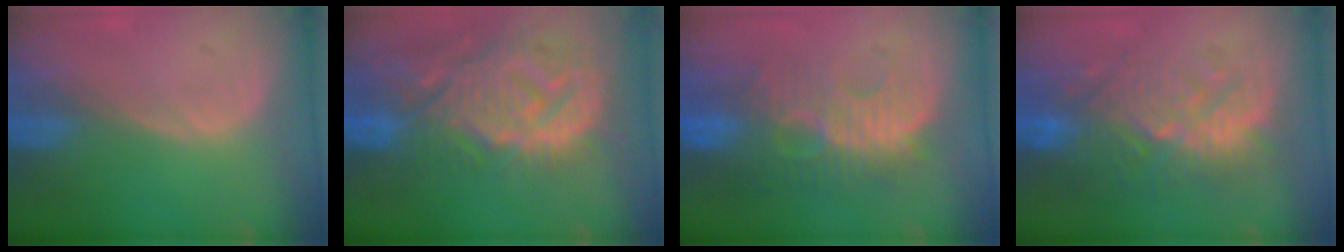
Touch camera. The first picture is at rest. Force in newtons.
{"total": 14.3, "press": 12.3, "slide": 7.3}
{"total": 10.4, "press": 9.8, "slide": 3.4}
{"total": 10.3, "press": 9.8, "slide": 3.2}